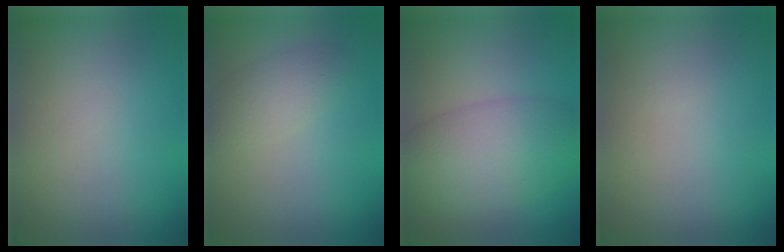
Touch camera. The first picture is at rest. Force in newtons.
{"total": 2.4, "press": 2.4, "slide": 0.1}
{"total": 7.5, "press": 7.5, "slide": 0.2}
{"total": 0.0}